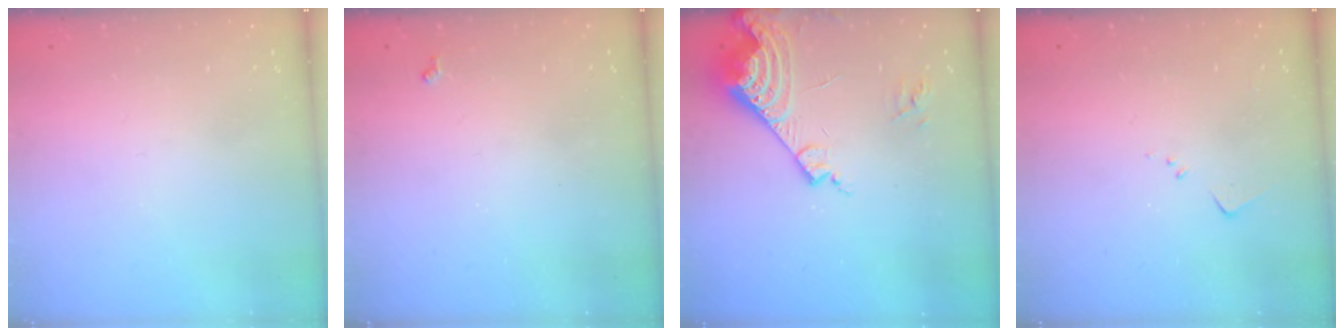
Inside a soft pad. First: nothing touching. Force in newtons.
{"total": 3.0, "press": 3.0, "slide": 0.5}
{"total": 14.7, "press": 14.7, "slide": 1.4}
{"total": 3.5, "press": 3.5, "slide": 0.4}